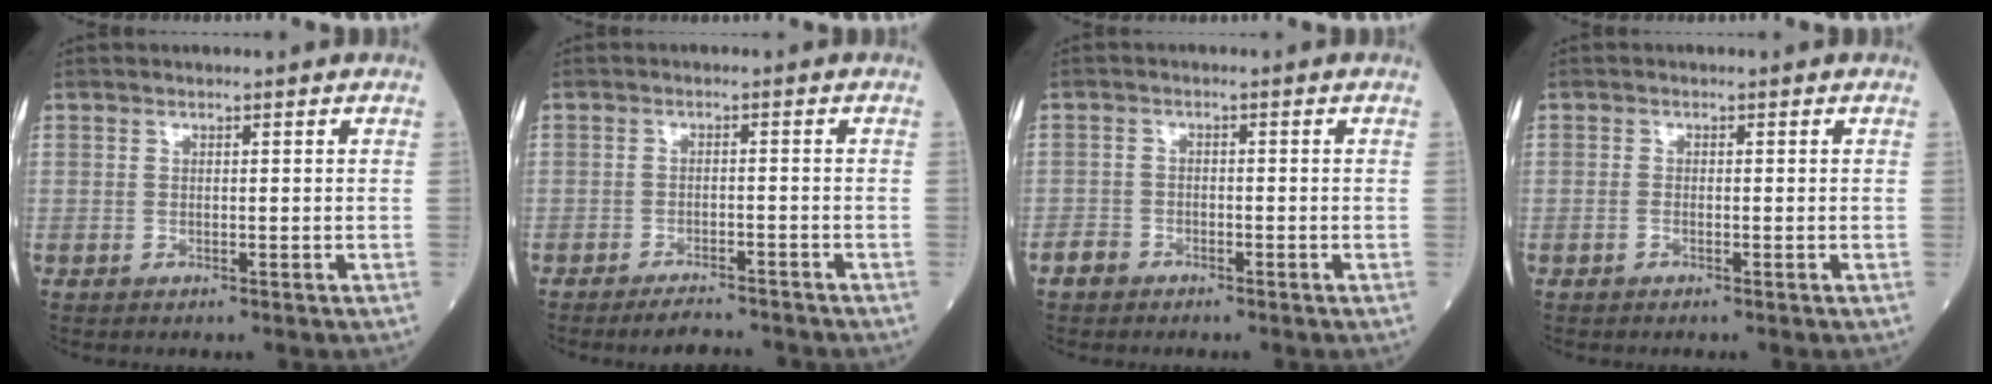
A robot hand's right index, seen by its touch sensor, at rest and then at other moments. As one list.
[{"total": 4.8, "force": [-4.6, 0.8, 1.4], "torque": [-0.018, -0.008, -0.071]}, {"total": 2.0, "force": [-1.6, 1.2, 0.3], "torque": [-0.009, 0.005, -0.030]}, {"total": 0.6, "force": [-0.4, 0.2, 0.4], "torque": [-0.007, 0.001, -0.008]}]